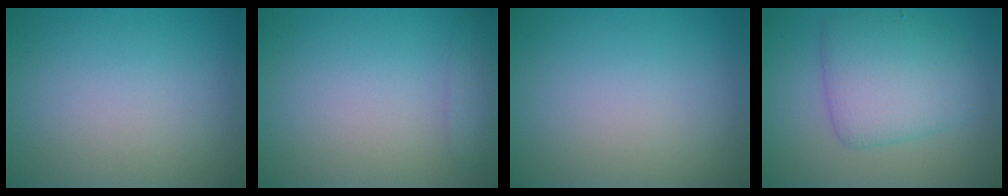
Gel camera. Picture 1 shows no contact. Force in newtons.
{"total": 1.5, "press": 1.5, "slide": 0.1}
{"total": 0.0}
{"total": 5.3, "press": 5.3, "slide": 0.2}